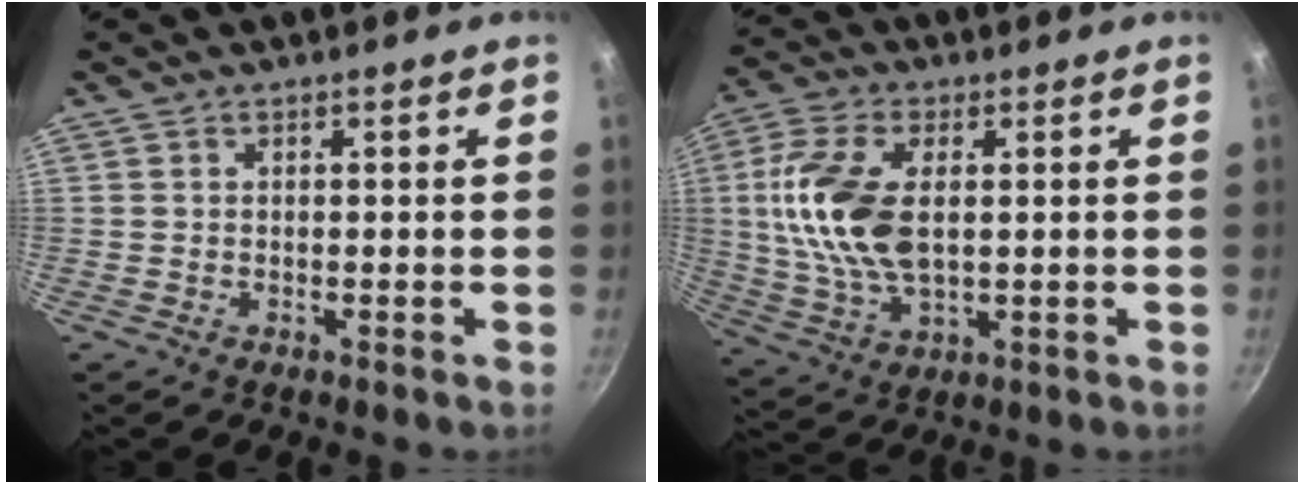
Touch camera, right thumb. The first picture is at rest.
{"total": 14.8, "force": [1.7, 8.1, 12.3], "torque": [-0.243, 0.000, 0.031]}